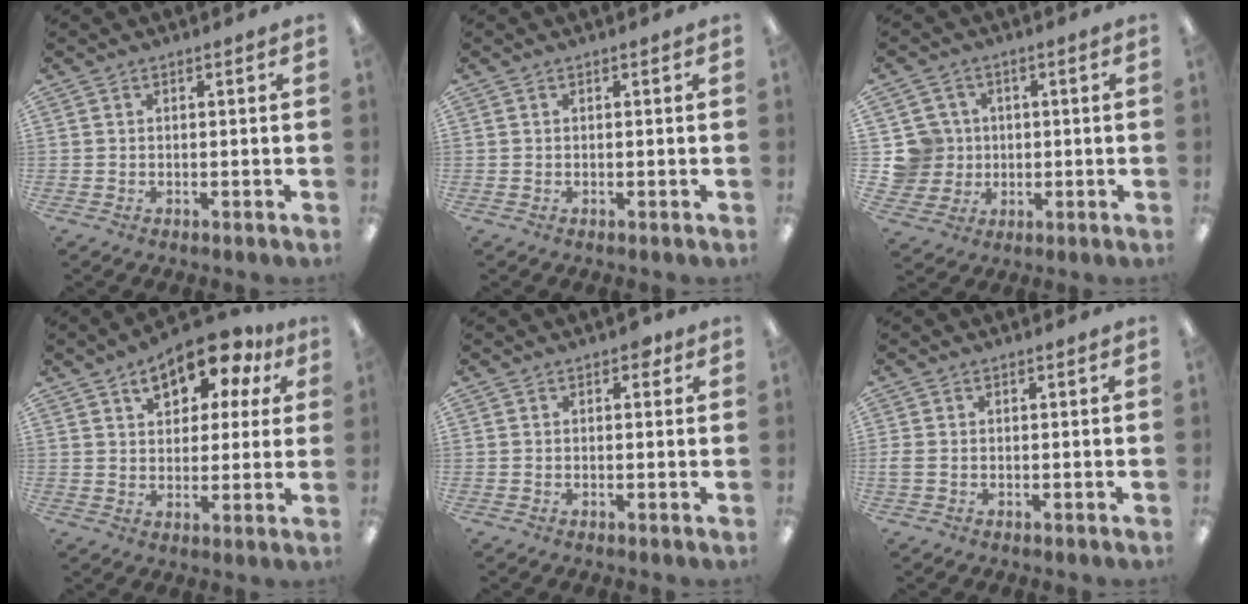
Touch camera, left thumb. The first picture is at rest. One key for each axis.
{"total": 0.0}
{"total": 8.2, "fx": 1.3, "fy": 8.0, "fz": 0.9, "tx": -0.046, "ty": 0.006, "tz": 0.033}
{"total": 12.4, "fx": 7.5, "fy": 6.9, "fz": 7.1, "tx": -0.099, "ty": -0.032, "tz": 0.130}
{"total": 2.2, "fx": 0.9, "fy": 1.3, "fz": 1.5, "tx": -0.014, "ty": -0.001, "tz": 0.012}
{"total": 1.3, "fx": -0.2, "fy": 0.8, "fz": 1.0, "tx": -0.019, "ty": 0.003, "tz": -0.004}